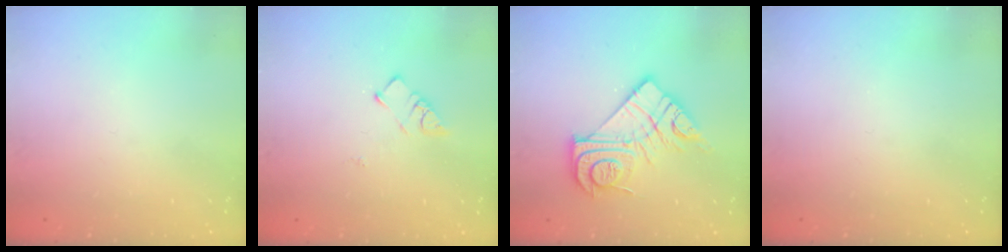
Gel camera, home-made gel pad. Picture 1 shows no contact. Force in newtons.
{"total": 4.3, "press": 4.3, "slide": 0.1}
{"total": 16.9, "press": 16.9, "slide": 1.5}
{"total": 0.0}